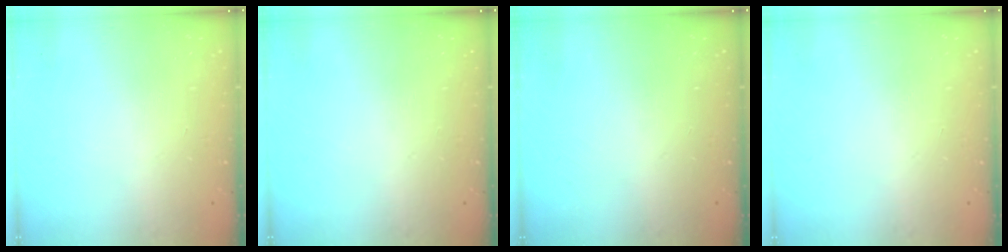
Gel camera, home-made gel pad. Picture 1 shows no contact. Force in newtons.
{"total": 0.0}
{"total": 0.0}
{"total": 0.0}